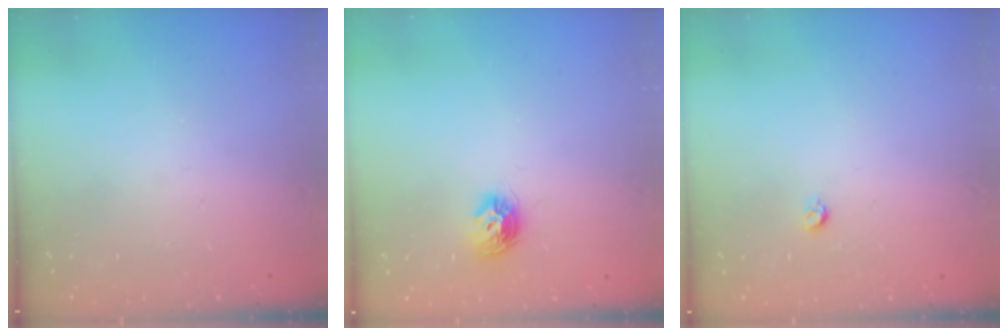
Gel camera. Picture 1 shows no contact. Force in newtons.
{"total": 8.3, "press": 8.3, "slide": 0.2}
{"total": 3.2, "press": 3.2, "slide": 0.3}